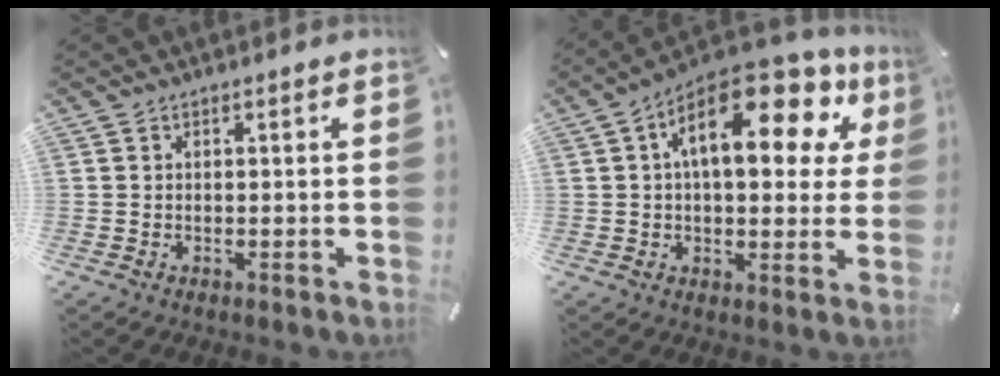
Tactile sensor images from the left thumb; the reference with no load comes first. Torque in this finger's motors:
{"motor_torque": [2.51, 2.50, 2.09, -0.68, 0.22]}